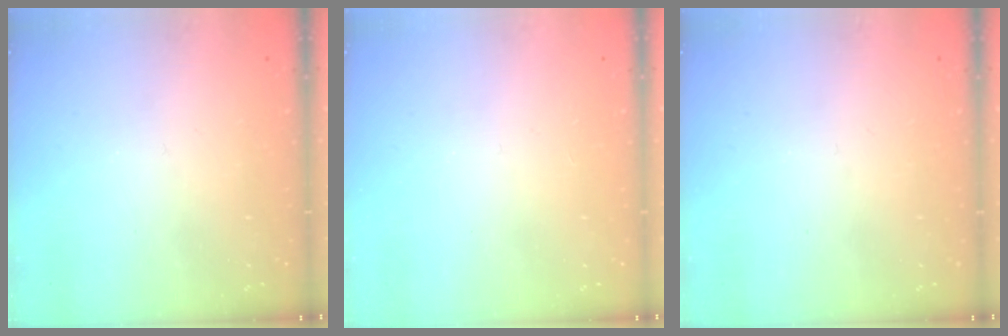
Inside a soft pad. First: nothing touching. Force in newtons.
{"total": 1.7, "press": 1.7, "slide": 0.2}
{"total": 0.0}